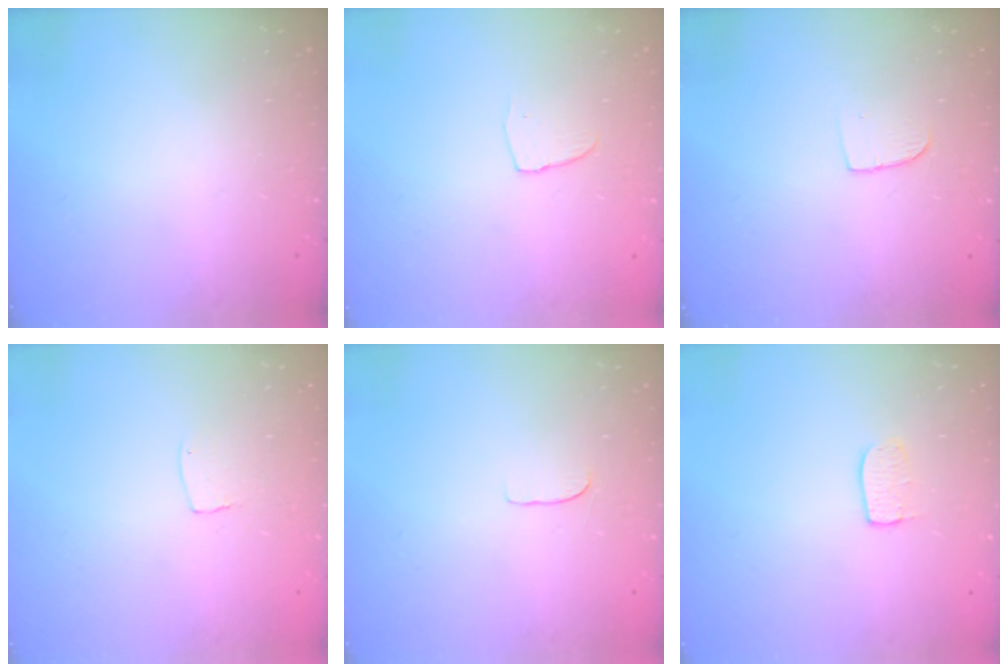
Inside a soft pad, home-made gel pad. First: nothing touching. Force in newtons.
{"total": 3.6, "press": 3.6, "slide": 0.3}
{"total": 5.6, "press": 5.6, "slide": 0.4}
{"total": 3.1, "press": 3.1, "slide": 0.2}
{"total": 4.9, "press": 4.9, "slide": 0.5}
{"total": 5.2, "press": 5.2, "slide": 0.3}